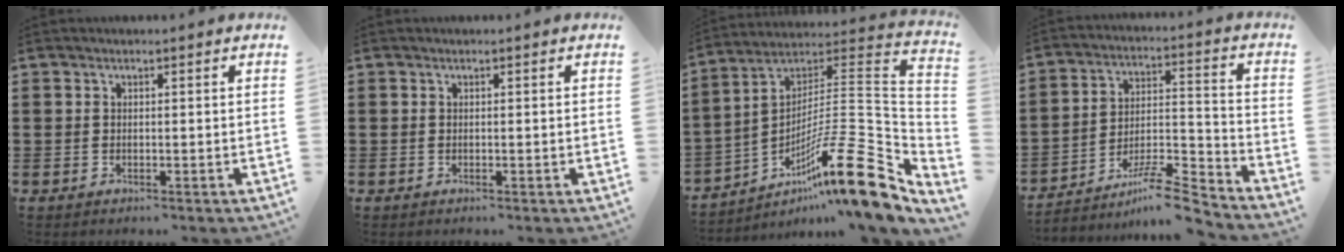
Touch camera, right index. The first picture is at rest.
{"total": 0.0}
{"total": 17.5, "force": [-8.9, 2.4, 14.9], "torque": [-0.229, 0.000, -0.156]}
{"total": 9.6, "force": [-8.1, 1.3, 5.0], "torque": [-0.074, 0.020, -0.150]}